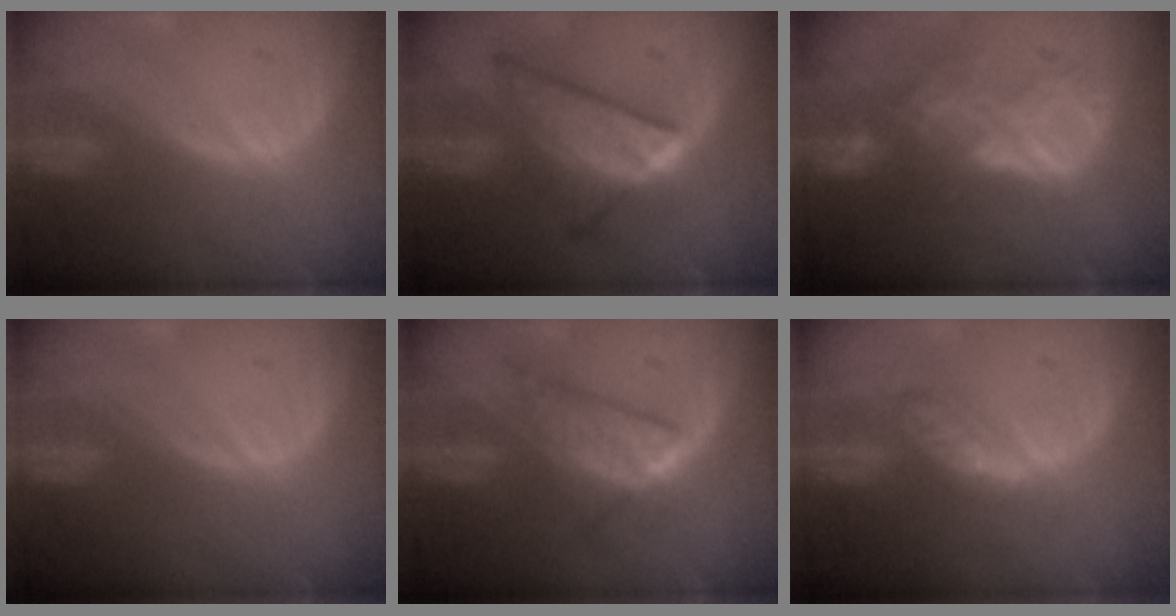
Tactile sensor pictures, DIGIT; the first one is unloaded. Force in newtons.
{"total": 9.0, "press": 9.0, "slide": 0.6}
{"total": 8.8, "press": 7.6, "slide": 4.3}
{"total": 0.0}
{"total": 6.2, "press": 5.7, "slide": 2.3}
{"total": 4.7, "press": 4.5, "slide": 1.5}